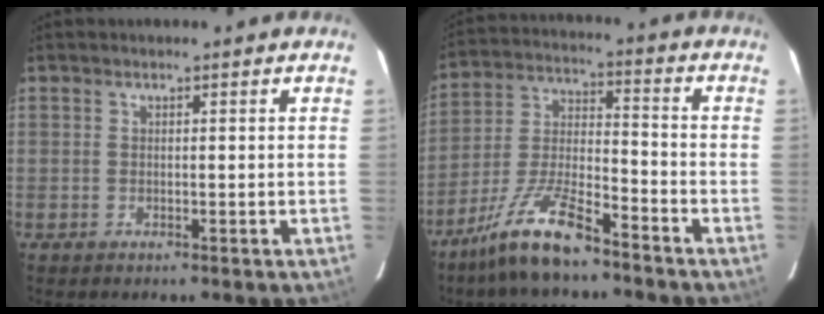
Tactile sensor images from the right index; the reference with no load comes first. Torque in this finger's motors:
{"motor_torque": [0.90, -1.24, 0.66, 0.19]}